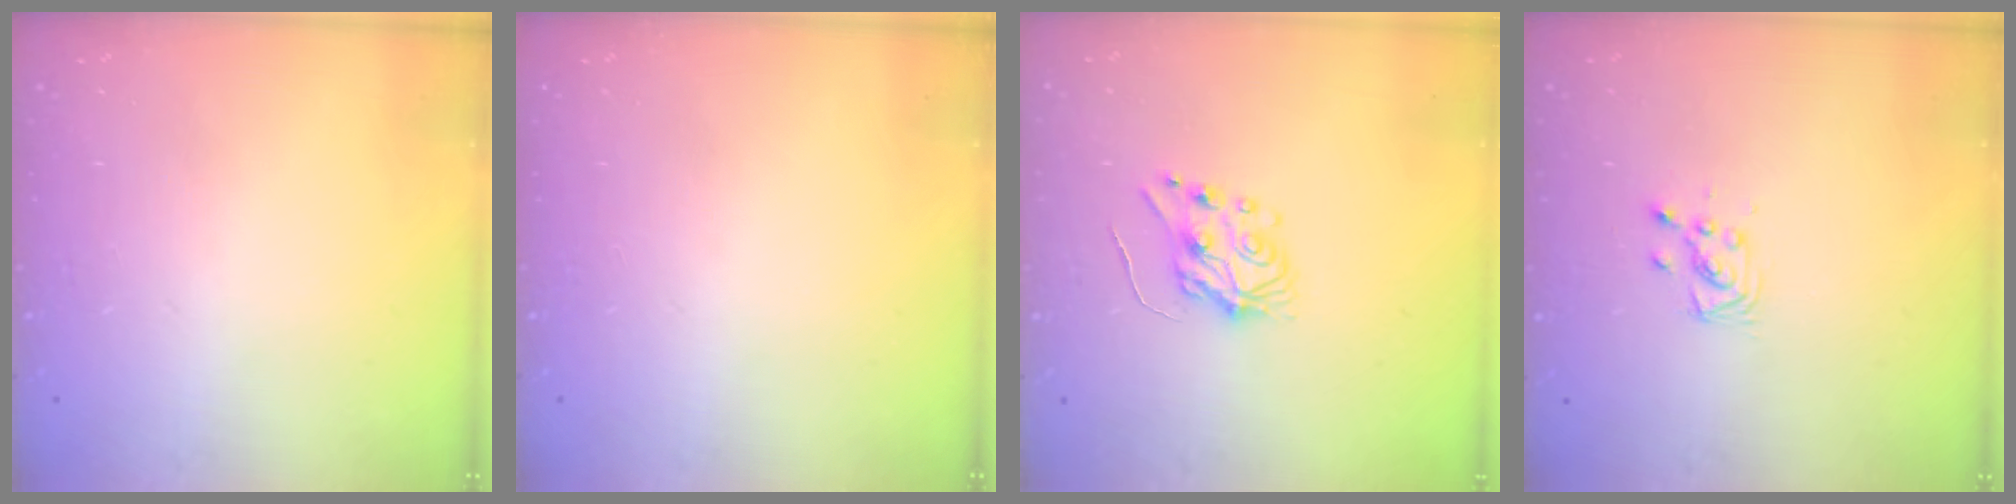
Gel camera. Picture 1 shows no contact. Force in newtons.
{"total": 0.0}
{"total": 6.0, "press": 6.0, "slide": 0.6}
{"total": 4.3, "press": 4.2, "slide": 0.5}